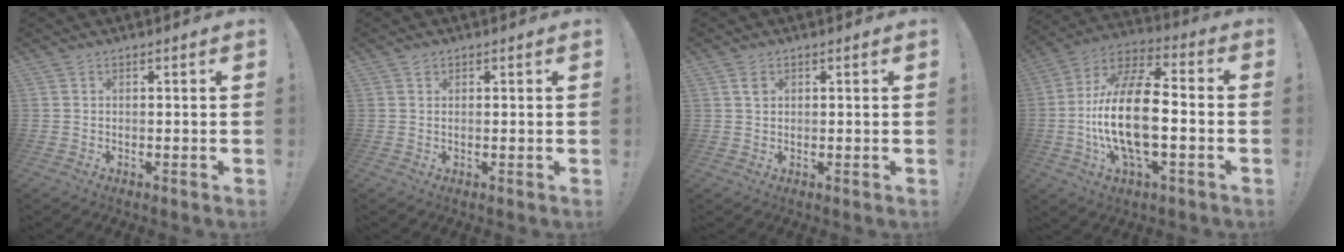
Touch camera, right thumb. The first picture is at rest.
{"total": 0.6, "force": [0.5, 0.2, 0.2], "torque": [-0.001, -0.001, 0.008]}
{"total": 1.6, "force": [0.8, 1.2, 0.8], "torque": [0.003, -0.007, 0.010]}
{"total": 20.4, "force": [-3.0, 8.4, 18.4], "torque": [-0.371, 0.005, -0.054]}